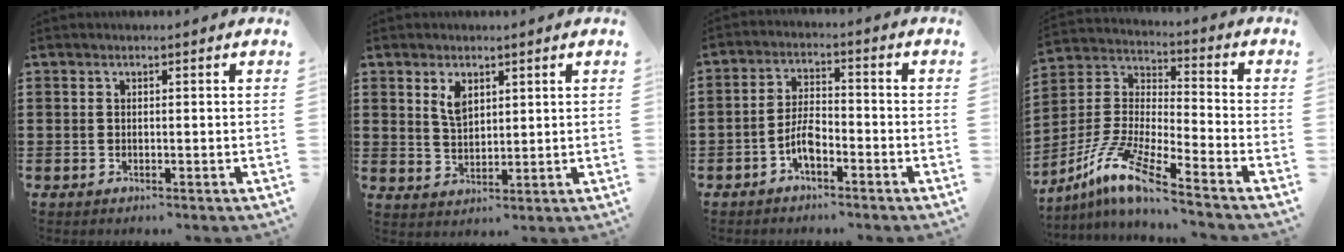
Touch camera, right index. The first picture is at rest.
{"total": 3.6, "force": [2.0, 2.0, 2.2], "torque": [-0.051, 0.005, 0.036]}
{"total": 4.8, "force": [-2.6, 2.1, 3.4], "torque": [-0.088, 0.001, -0.057]}
{"total": 10.2, "force": [-8.0, 0.3, 6.3], "torque": [-0.154, -0.013, -0.169]}